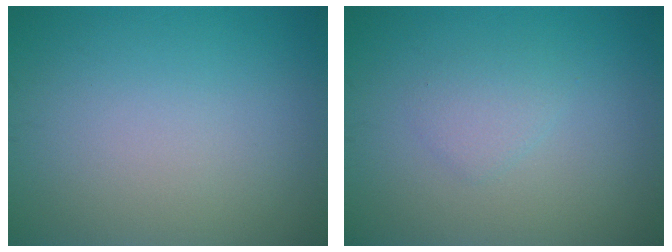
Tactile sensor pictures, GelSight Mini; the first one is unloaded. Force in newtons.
{"total": 1.4, "press": 1.4, "slide": 0.1}